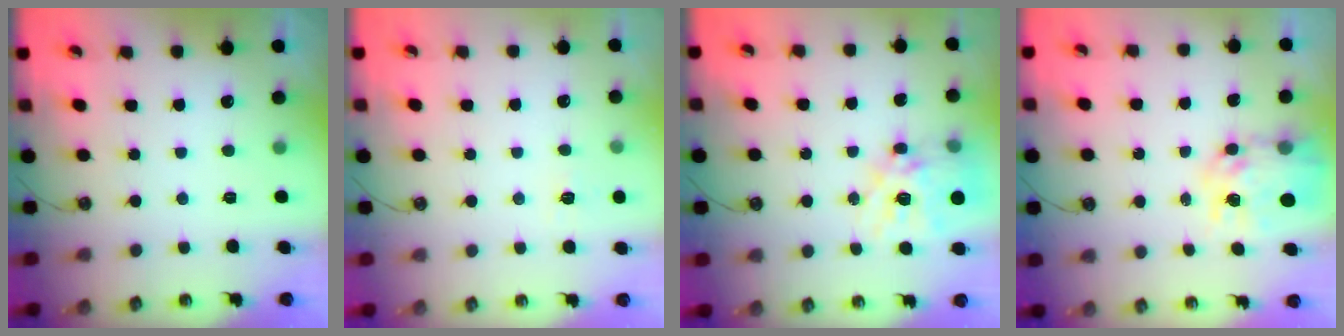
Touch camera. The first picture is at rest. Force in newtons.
{"total": 4.6, "press": 4.6, "slide": 0.6}
{"total": 17.4, "press": 17.4, "slide": 1.6}
{"total": 11.2, "press": 11.2, "slide": 1.1}